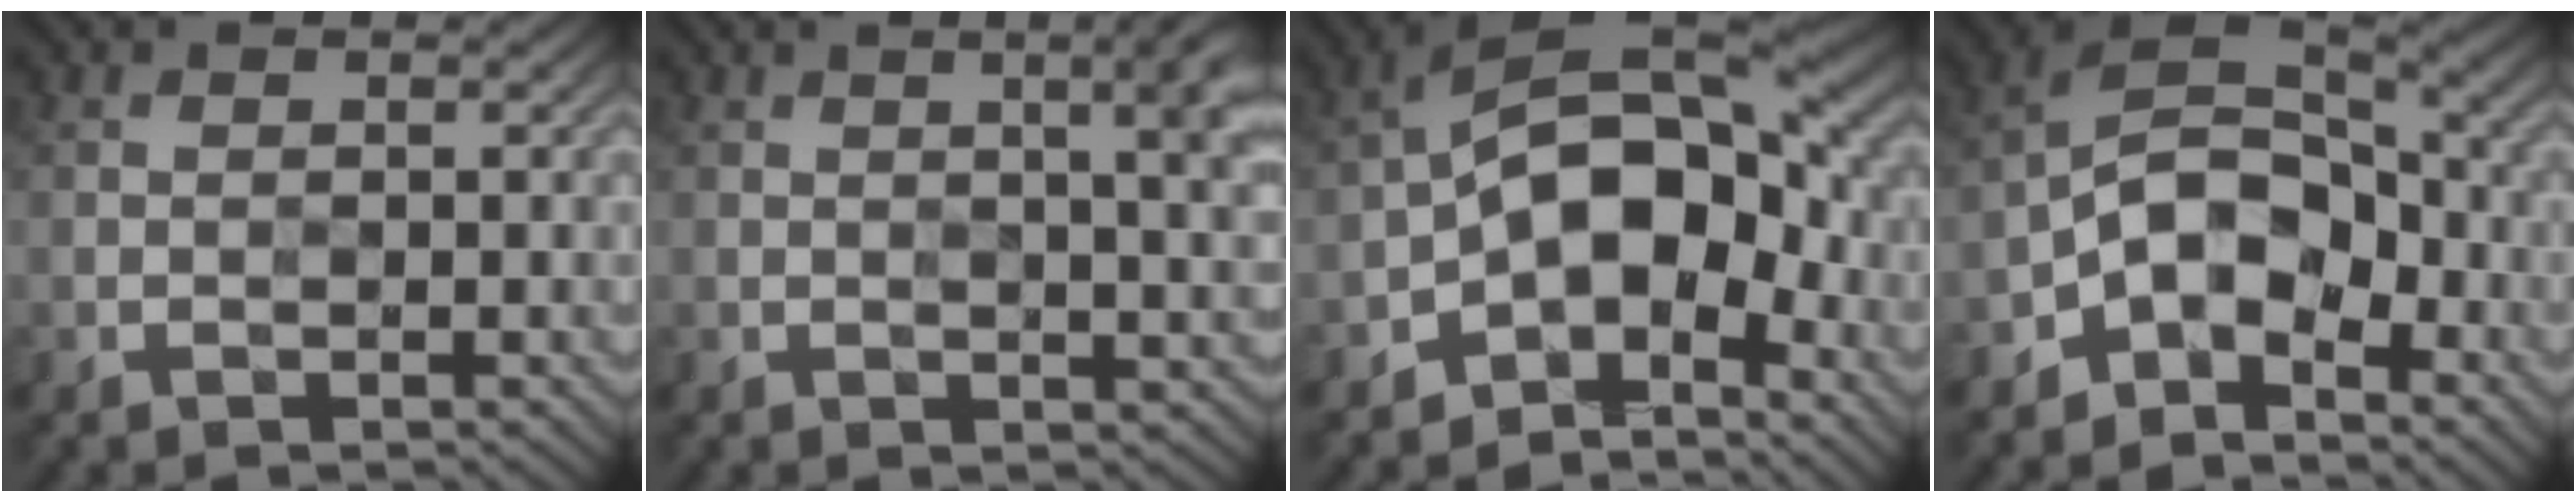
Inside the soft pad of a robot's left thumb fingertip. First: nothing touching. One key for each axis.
{"total": 6.2, "fx": 1.9, "fy": 1.5, "fz": 5.6, "tx": -0.058, "ty": 0.018, "tz": 0.018}
{"total": 12.5, "fx": -4.0, "fy": 6.8, "fz": 9.6, "tx": -0.139, "ty": 0.004, "tz": -0.087}
{"total": 9.4, "fx": -4.9, "fy": 5.5, "fz": 5.9, "tx": -0.098, "ty": 0.002, "tz": -0.112}